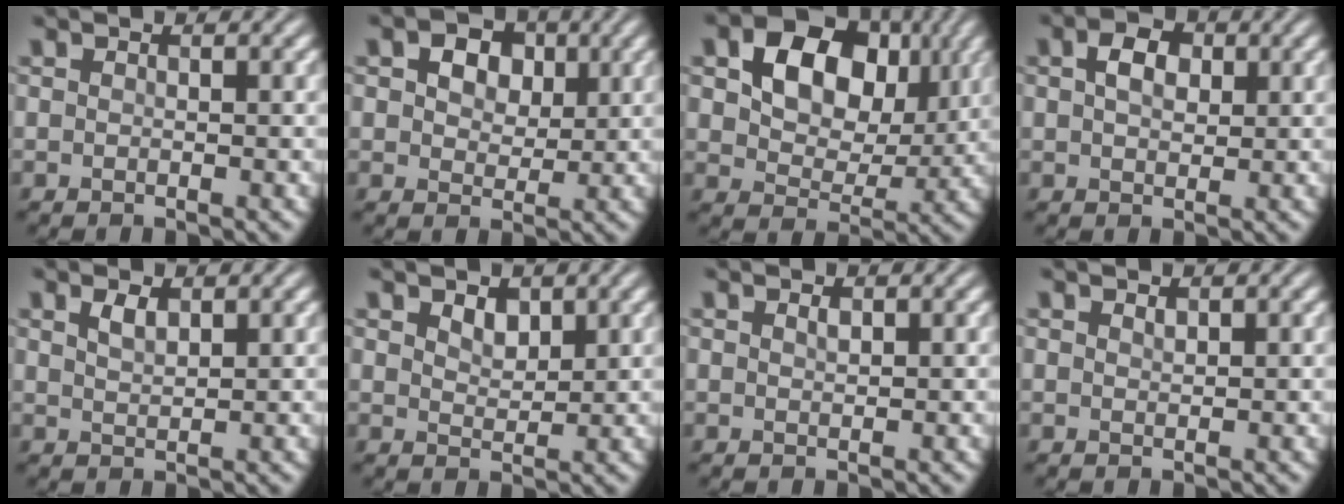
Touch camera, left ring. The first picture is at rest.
{"total": 4.5, "force": [1.8, 3.2, 2.6], "torque": [-0.048, 0.002, 0.016]}
{"total": 9.4, "force": [3.1, 6.5, 6.0], "torque": [-0.114, 0.000, 0.047]}
{"total": 3.0, "force": [0.9, 2.0, 2.0], "torque": [-0.042, 0.005, 0.014]}
{"total": 1.5, "force": [1.0, 0.6, 0.9], "torque": [-0.021, 0.000, 0.022]}
{"total": 1.7, "force": [1.1, 0.9, 0.9], "torque": [-0.018, -0.002, 0.021]}
{"total": 0.6, "force": [0.4, 0.2, 0.4], "torque": [-0.008, -0.001, 0.008]}
{"total": 0.5, "force": [0.5, 0.2, 0.2], "torque": [-0.006, -0.002, 0.011]}